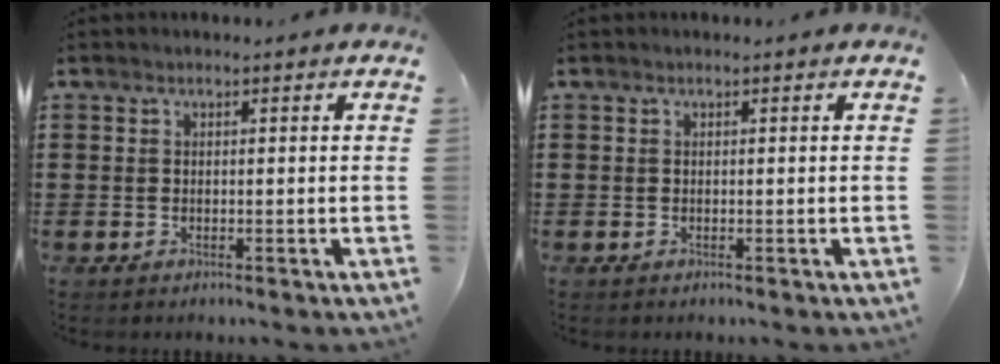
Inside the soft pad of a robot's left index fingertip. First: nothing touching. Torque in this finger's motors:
{"motor_torque": [0.00, 0.00, 0.00, 0.00]}